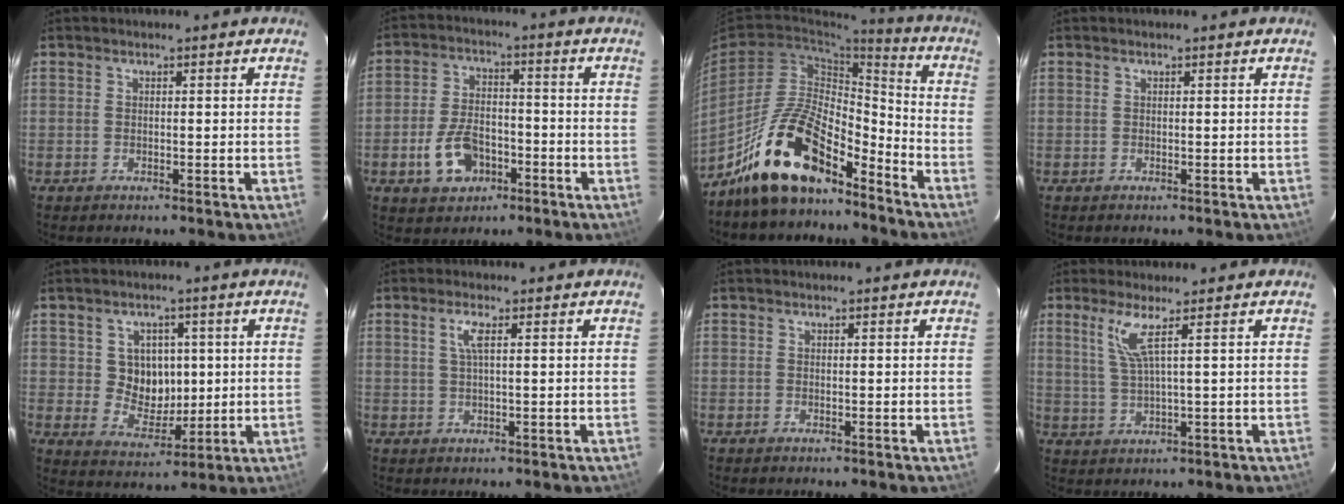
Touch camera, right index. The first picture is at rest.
{"total": 9.2, "force": [-4.1, 5.8, 6.0], "torque": [-0.129, 0.011, -0.062]}
{"total": 16.2, "force": [-12.3, 5.6, 8.8], "torque": [-0.173, 0.020, -0.219]}
{"total": 0.0}
{"total": 7.7, "force": [1.2, 6.9, 3.1], "torque": [-0.056, 0.007, 0.033]}
{"total": 2.5, "force": [0.8, 0.0, 2.4], "torque": [-0.048, 0.002, 0.016]}
{"total": 0.0}
{"total": 4.5, "force": [2.2, -0.7, 3.8], "torque": [-0.075, -0.007, 0.049]}